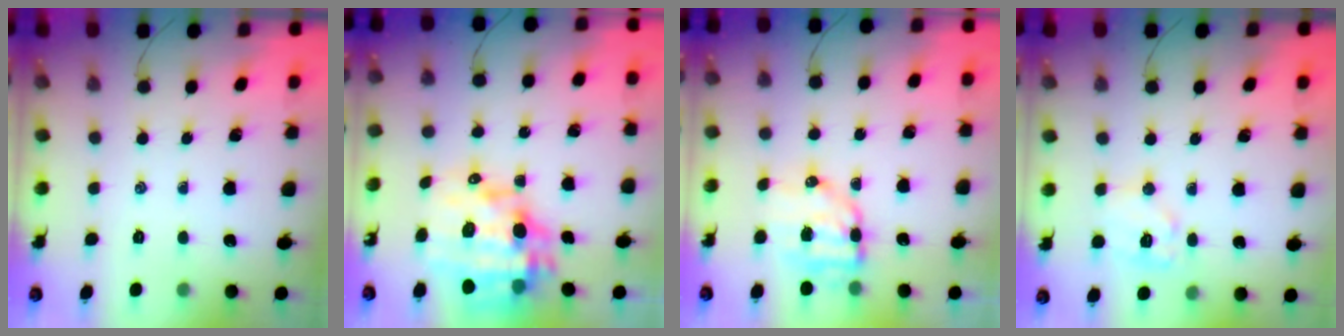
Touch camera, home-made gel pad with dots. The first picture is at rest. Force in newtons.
{"total": 17.7, "press": 17.2, "slide": 4.3}
{"total": 8.5, "press": 8.3, "slide": 1.6}
{"total": 10.6, "press": 10.6, "slide": 0.6}